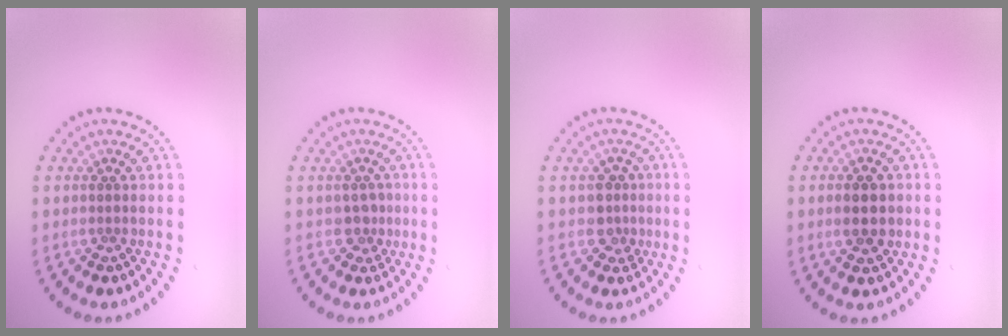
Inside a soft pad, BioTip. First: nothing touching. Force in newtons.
{"total": 1.5, "press": 1.2, "slide": 0.8}
{"total": 2.2, "press": 2.0, "slide": 1.0}
{"total": 3.5, "press": 3.5, "slide": 0.2}